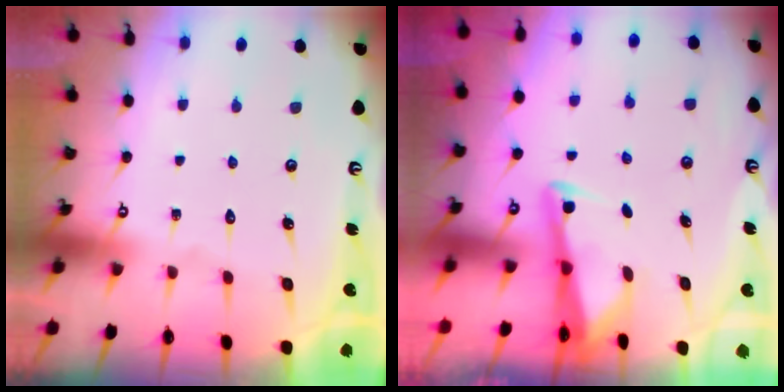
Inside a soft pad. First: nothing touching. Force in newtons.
{"total": 2.7, "press": 2.7, "slide": 0.2}